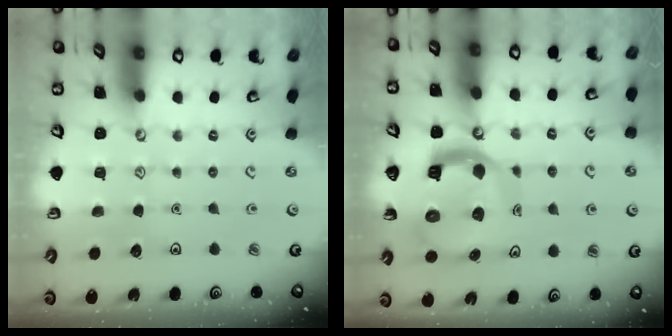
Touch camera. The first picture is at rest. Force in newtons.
{"total": 13.5, "press": 13.4, "slide": 1.8}